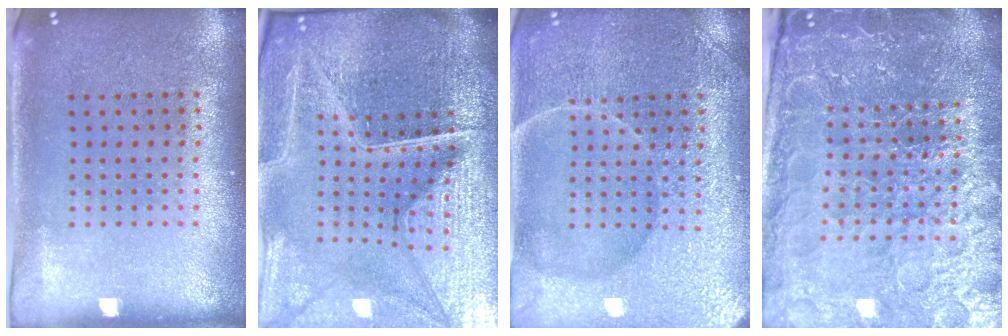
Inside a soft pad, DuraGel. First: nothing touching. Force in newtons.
{"total": 7.0, "press": 6.2, "slide": 3.3}
{"total": 4.5, "press": 4.5, "slide": 0.5}
{"total": 5.7, "press": 5.1, "slide": 2.4}